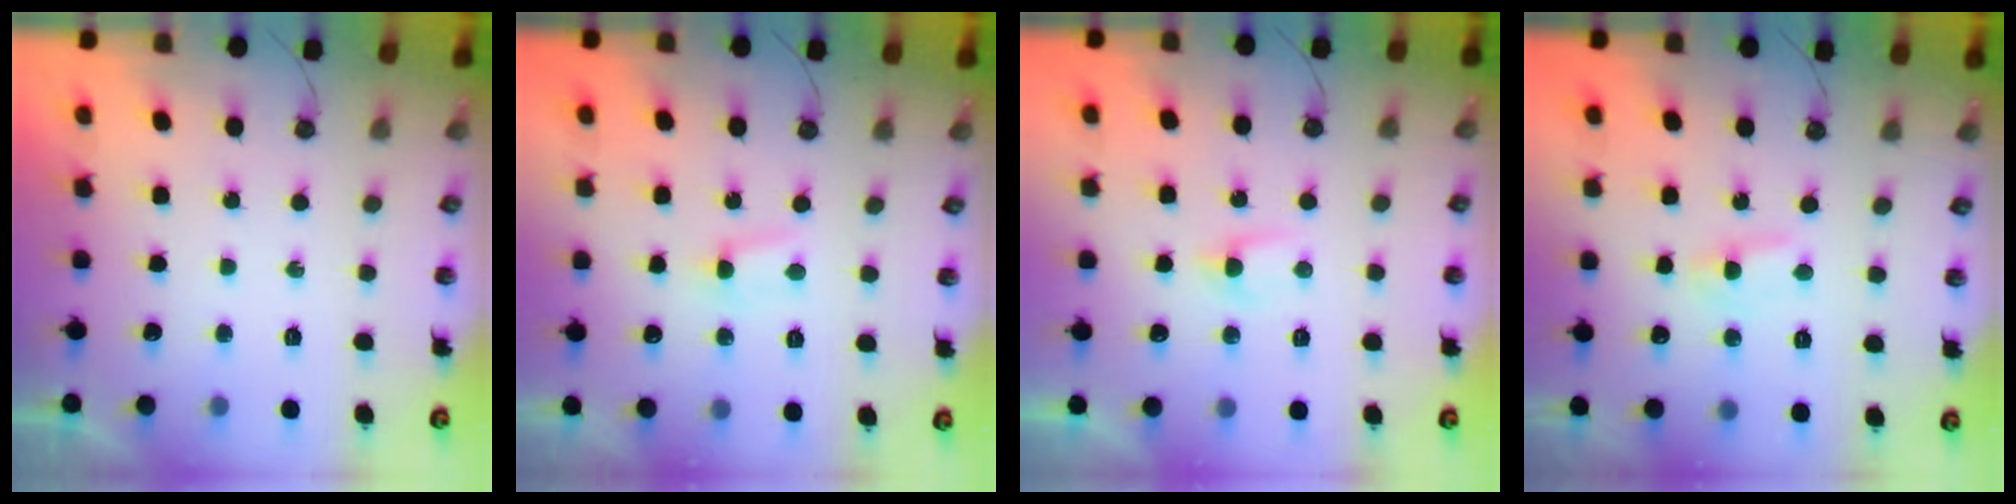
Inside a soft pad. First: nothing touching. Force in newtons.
{"total": 2.6, "press": 2.6, "slide": 0.4}
{"total": 2.7, "press": 2.6, "slide": 0.4}
{"total": 2.5, "press": 2.5, "slide": 0.3}